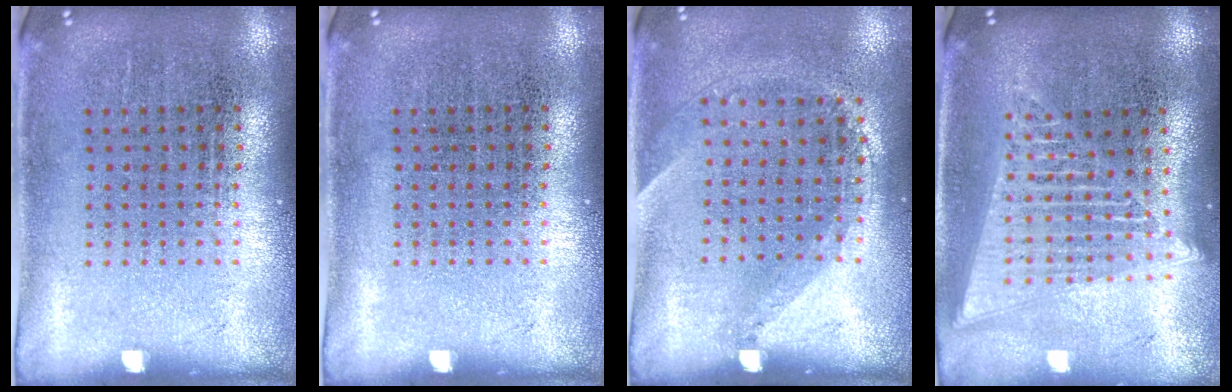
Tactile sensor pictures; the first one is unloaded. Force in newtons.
{"total": 0.0}
{"total": 1.4, "press": 1.0, "slide": 1.0}
{"total": 1.9, "press": 1.7, "slide": 1.0}